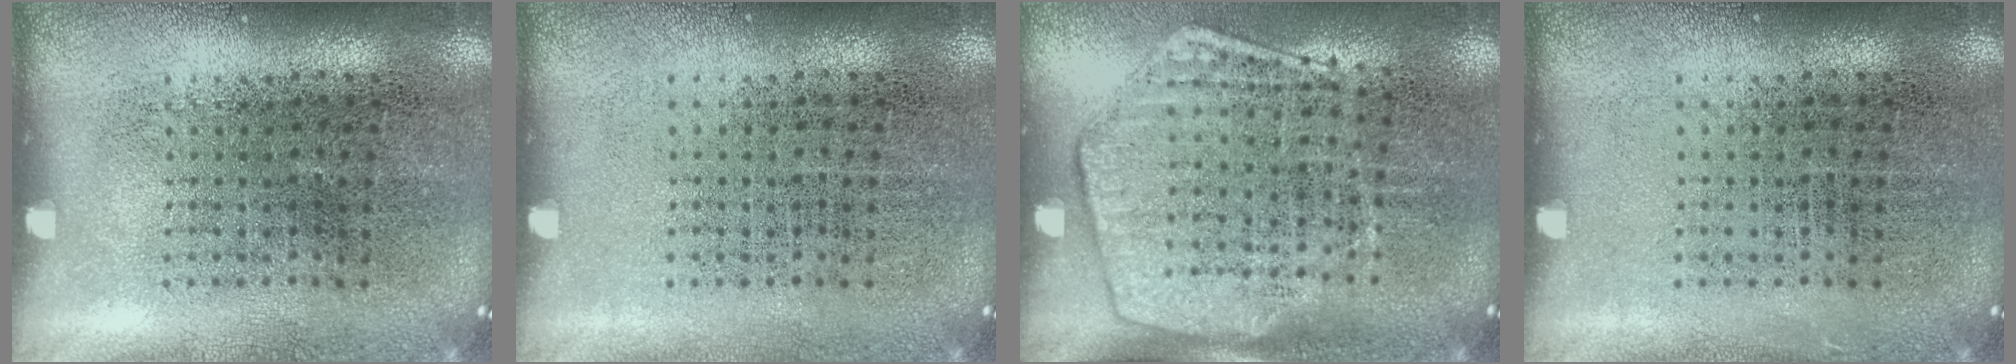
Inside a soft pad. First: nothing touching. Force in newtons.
{"total": 0.0}
{"total": 1.9, "press": 1.6, "slide": 1.1}
{"total": 0.0}